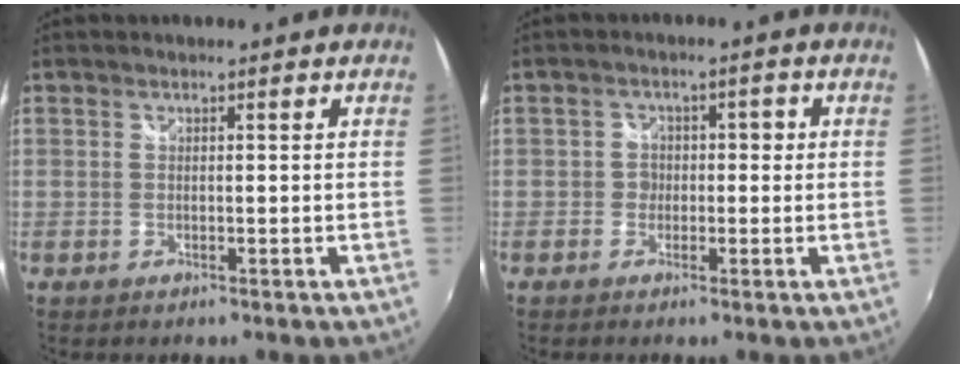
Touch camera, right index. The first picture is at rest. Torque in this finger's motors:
{"motor_torque": [0.08, 0.09, 0.01, 0.00]}